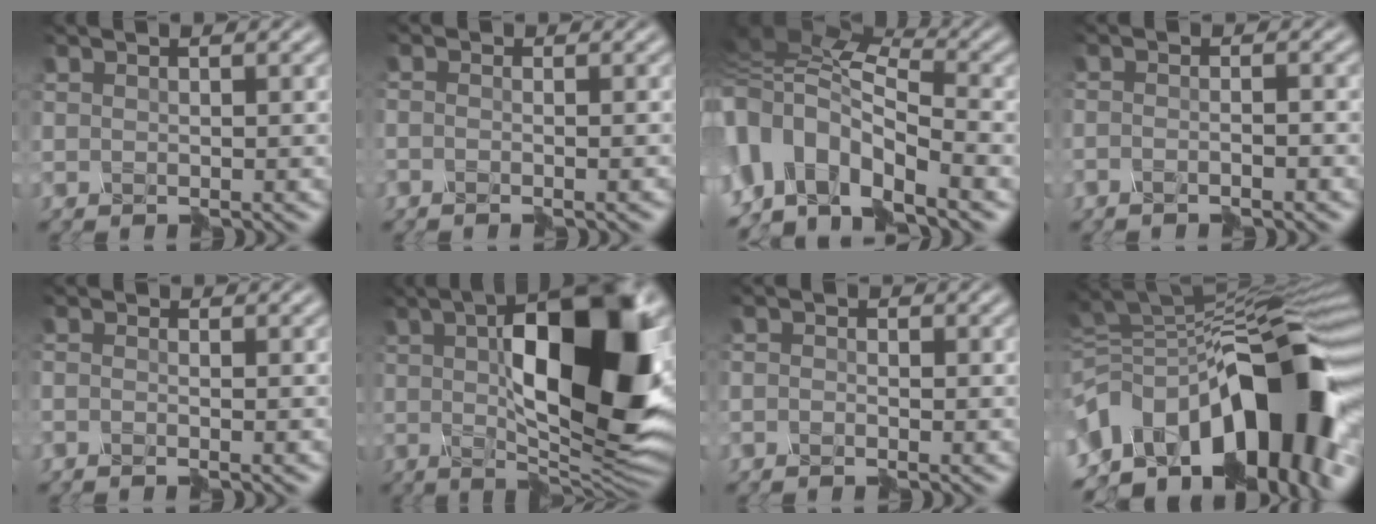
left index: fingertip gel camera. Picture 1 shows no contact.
{"total": 2.1, "force": [-2.0, -0.4, -0.3], "torque": [0.015, 0.002, -0.027]}
{"total": 7.9, "force": [-3.1, 4.3, 5.8], "torque": [-0.115, 0.016, -0.066]}
{"total": 2.2, "force": [-2.2, -0.4, 0.5], "torque": [0.005, -0.001, -0.031]}
{"total": 1.8, "force": [-1.7, -0.5, -0.4], "torque": [0.010, -0.001, -0.027]}
{"total": 13.9, "force": [2.1, 4.9, 12.8], "torque": [-0.189, 0.006, 0.027]}
{"total": 1.3, "force": [-1.2, 0.4, -0.4], "torque": [0.015, 0.004, -0.017]}
{"total": 14.9, "force": [-6.0, 7.6, 11.3], "torque": [-0.175, 0.018, -0.105]}